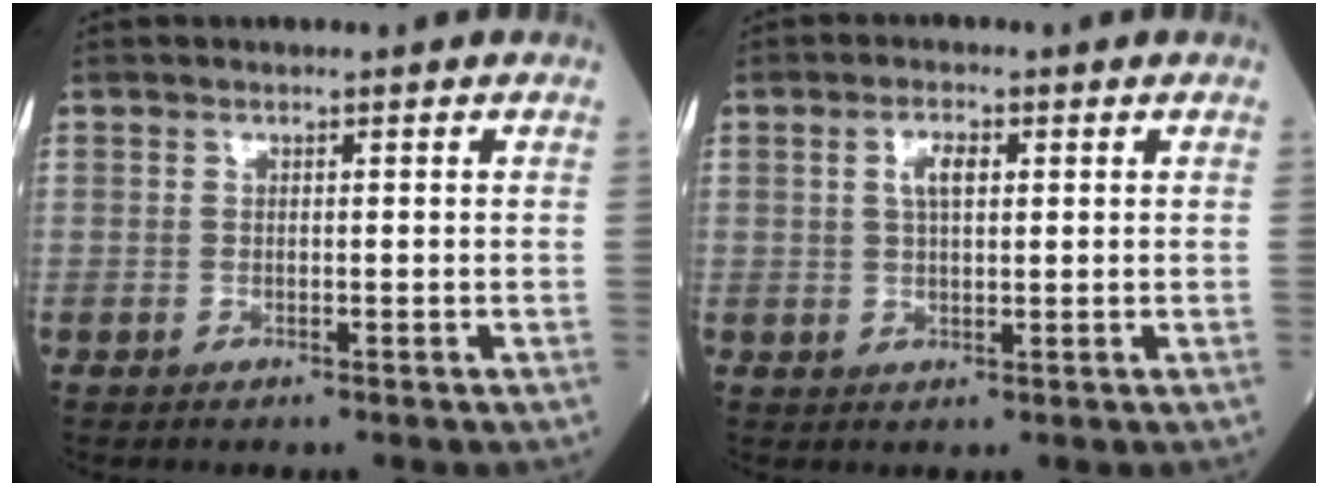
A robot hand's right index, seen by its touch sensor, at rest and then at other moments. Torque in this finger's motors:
{"motor_torque": [0.03, 0.01, 0.05, 0.02]}